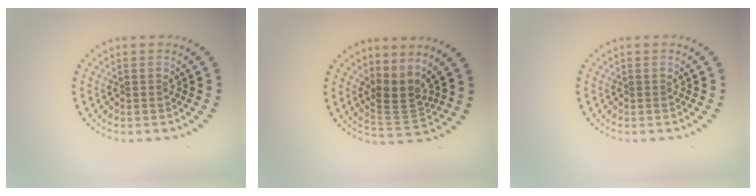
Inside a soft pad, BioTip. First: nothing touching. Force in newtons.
{"total": 2.8, "press": 2.1, "slide": 1.9}
{"total": 0.0}